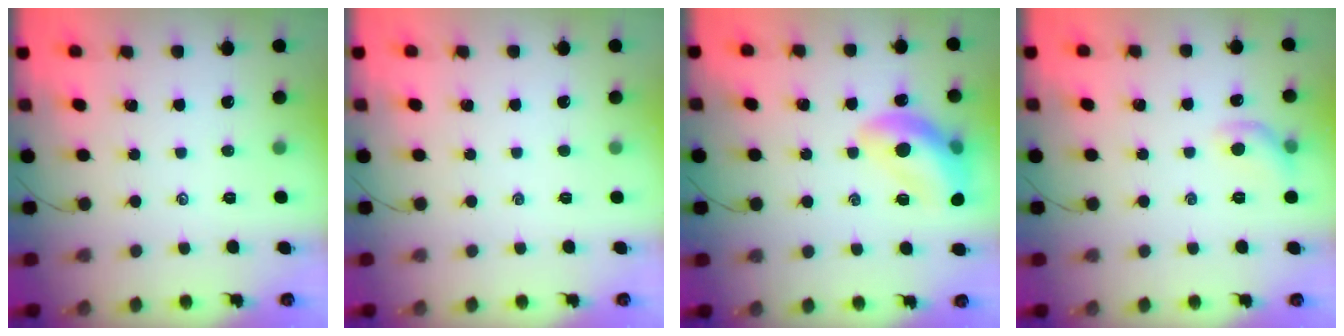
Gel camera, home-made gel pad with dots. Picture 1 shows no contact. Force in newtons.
{"total": 0.0}
{"total": 15.9, "press": 15.7, "slide": 2.7}
{"total": 7.4, "press": 7.3, "slide": 1.0}